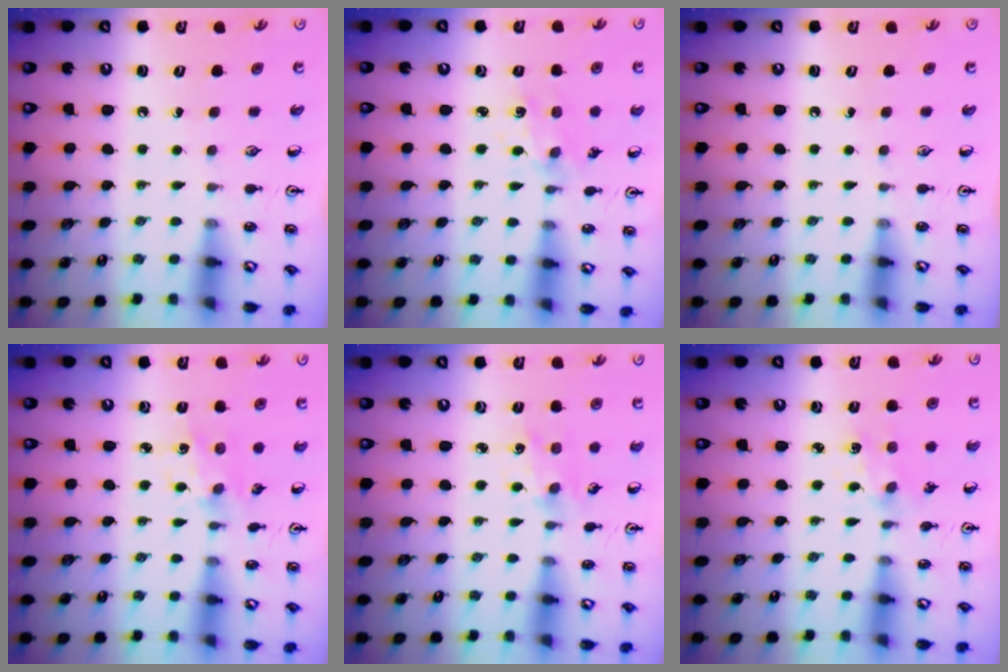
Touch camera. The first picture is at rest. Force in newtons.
{"total": 1.7, "press": 1.7, "slide": 0.3}
{"total": 0.0}
{"total": 2.5, "press": 2.4, "slide": 0.7}
{"total": 2.1, "press": 2.0, "slide": 0.3}
{"total": 1.8, "press": 1.8, "slide": 0.4}